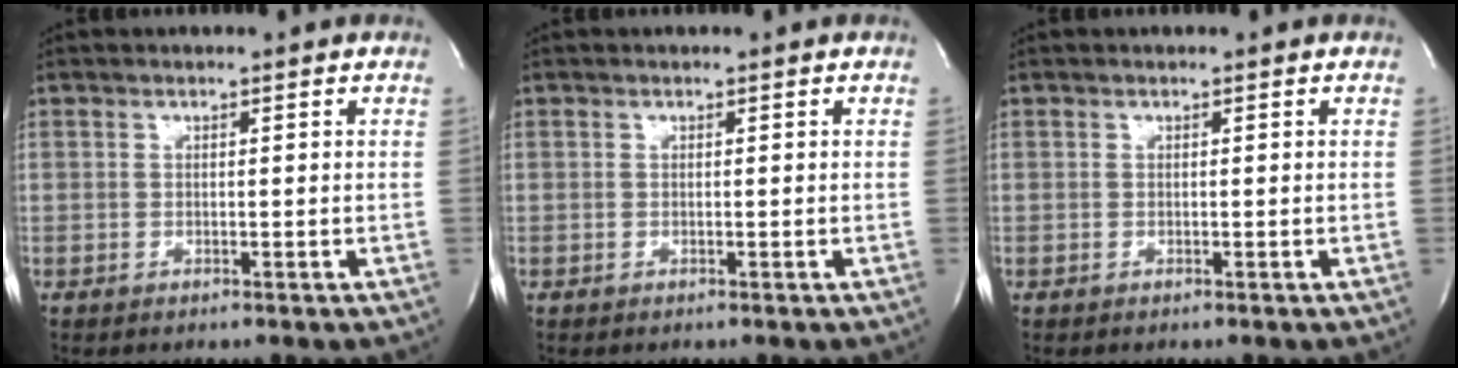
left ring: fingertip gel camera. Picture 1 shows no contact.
{"total": 0.0}
{"total": 0.0}